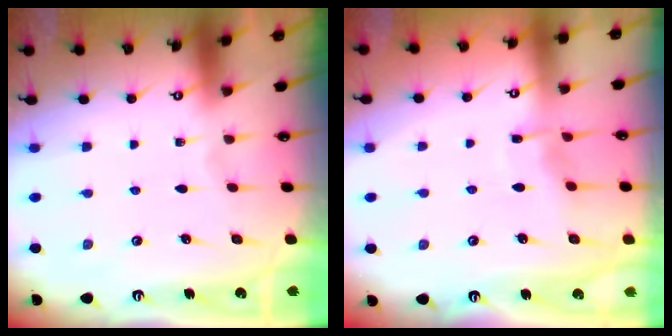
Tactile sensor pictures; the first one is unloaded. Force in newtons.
{"total": 4.7, "press": 4.7, "slide": 0.5}